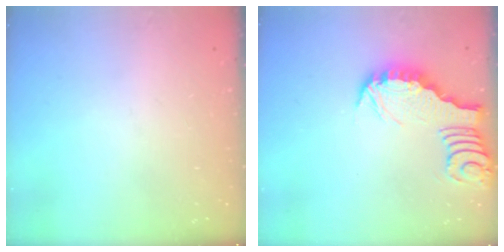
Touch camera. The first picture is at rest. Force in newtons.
{"total": 3.2, "press": 3.2, "slide": 0.4}